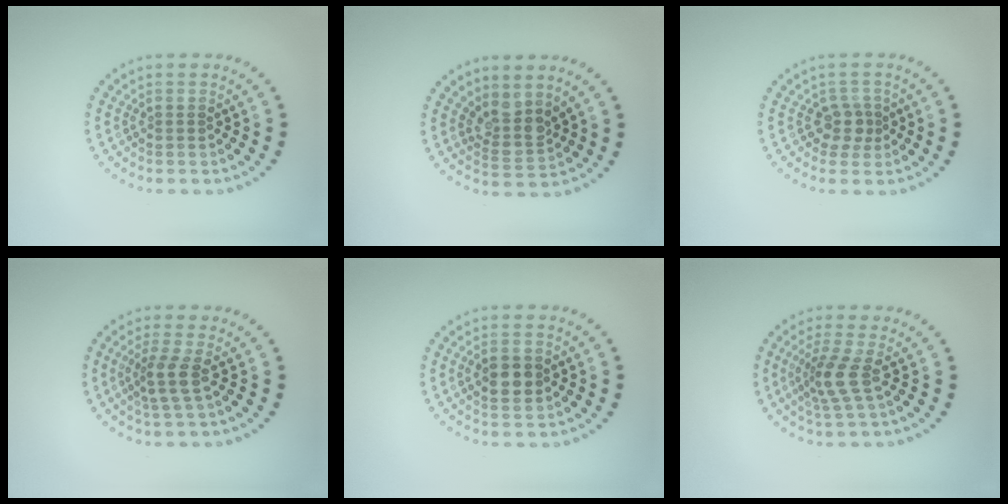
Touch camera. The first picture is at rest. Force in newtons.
{"total": 2.9, "press": 2.2, "slide": 1.8}
{"total": 1.9, "press": 1.5, "slide": 1.2}
{"total": 2.3, "press": 1.9, "slide": 1.4}
{"total": 2.5, "press": 2.5, "slide": 0.2}
{"total": 2.9, "press": 2.1, "slide": 2.0}